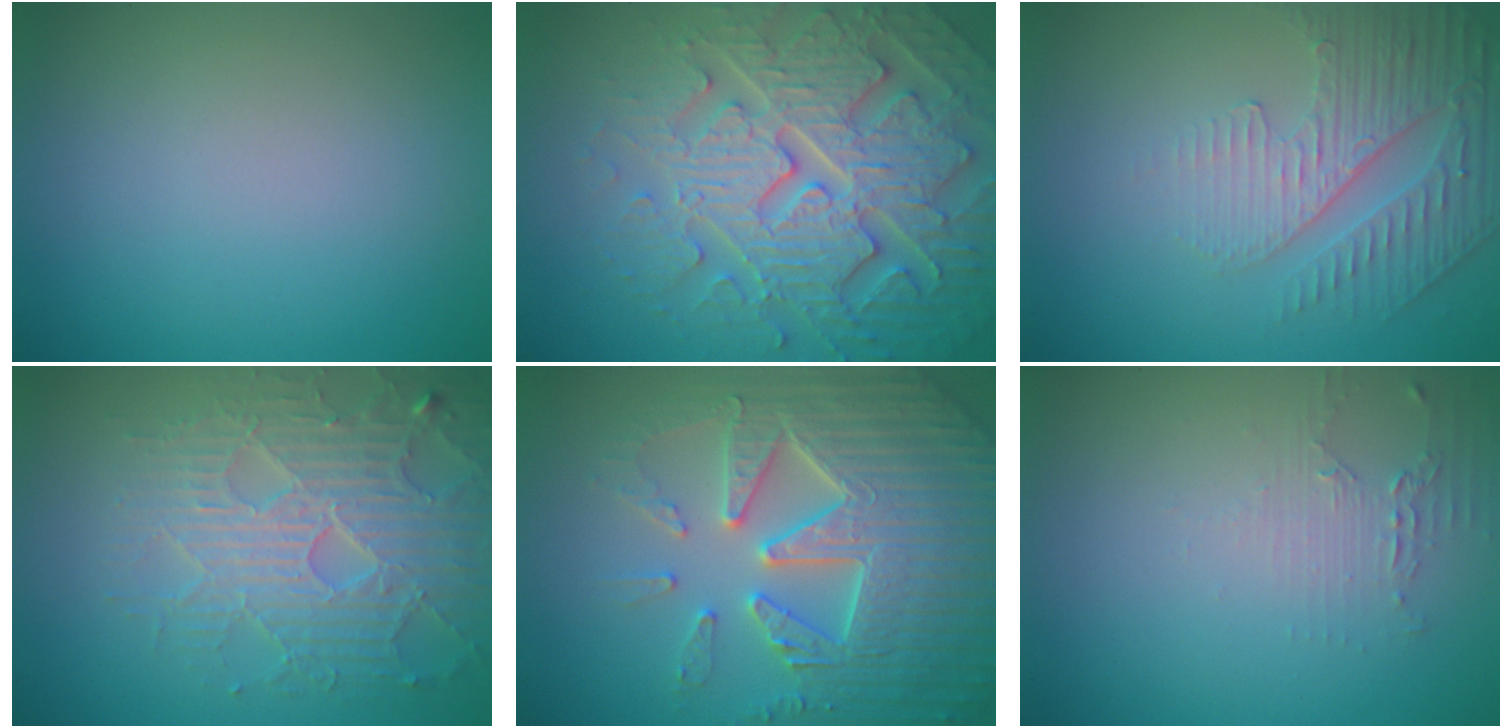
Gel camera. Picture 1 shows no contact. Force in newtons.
{"total": 7.8, "press": 7.6, "slide": 2.0}
{"total": 5.0, "press": 3.4, "slide": 3.7}
{"total": 6.1, "press": 5.2, "slide": 3.1}
{"total": 7.7, "press": 7.6, "slide": 1.5}
{"total": 1.5, "press": 1.5, "slide": 0.4}